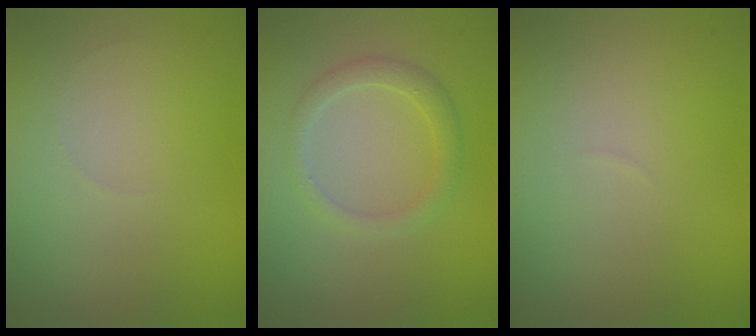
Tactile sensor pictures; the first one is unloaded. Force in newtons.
{"total": 1.9, "press": 1.9, "slide": 0.0}
{"total": 0.0}